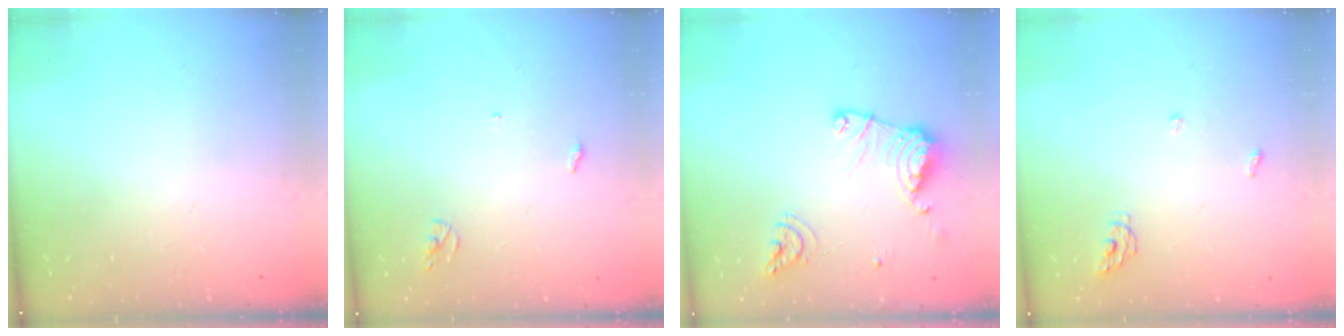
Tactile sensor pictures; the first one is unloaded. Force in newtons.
{"total": 2.6, "press": 2.6, "slide": 0.2}
{"total": 13.6, "press": 13.5, "slide": 1.5}
{"total": 5.2, "press": 5.1, "slide": 0.3}